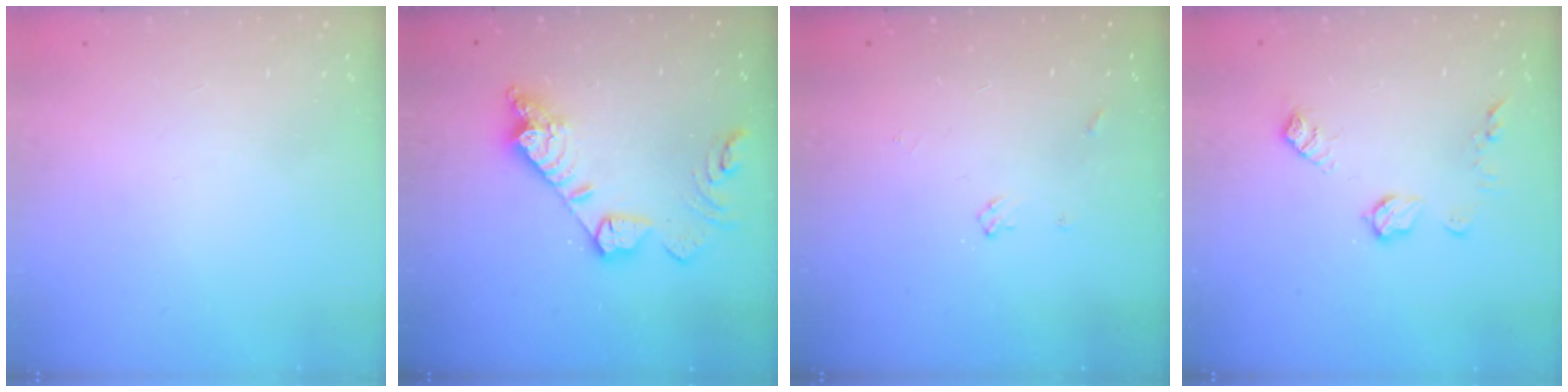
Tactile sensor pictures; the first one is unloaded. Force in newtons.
{"total": 15.0, "press": 14.9, "slide": 1.4}
{"total": 3.9, "press": 3.8, "slide": 0.7}
{"total": 8.3, "press": 8.3, "slide": 0.2}